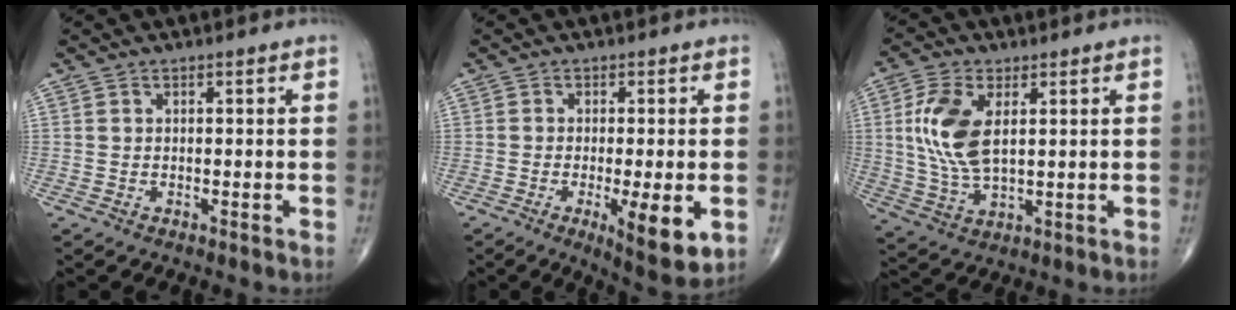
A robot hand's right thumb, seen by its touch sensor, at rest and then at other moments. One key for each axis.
{"total": 9.0, "fx": -2.5, "fy": 2.3, "fz": 8.3, "tx": -0.118, "ty": -0.020, "tz": -0.034}
{"total": 11.0, "fx": 2.4, "fy": 5.4, "fz": 9.2, "tx": -0.198, "ty": -0.008, "tz": 0.052}